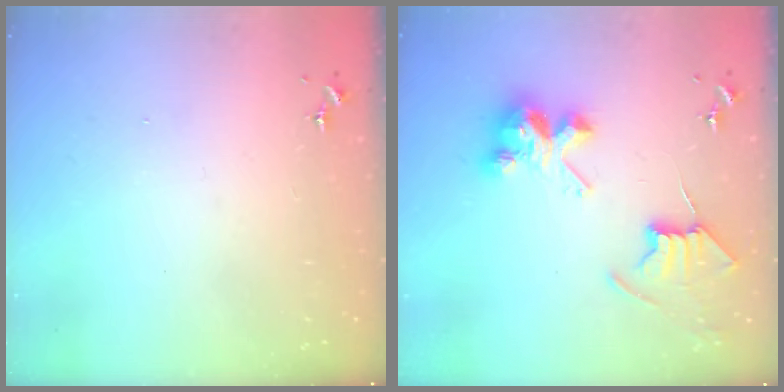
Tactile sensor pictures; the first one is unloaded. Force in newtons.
{"total": 9.8, "press": 9.7, "slide": 0.9}